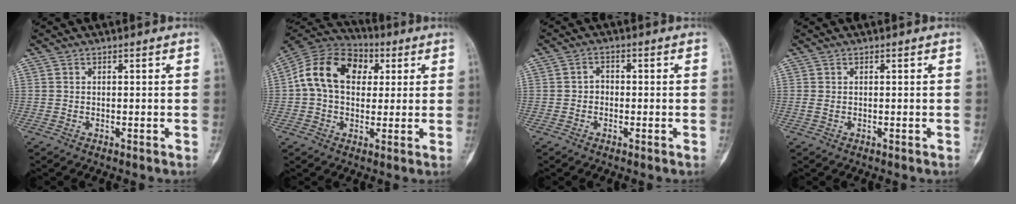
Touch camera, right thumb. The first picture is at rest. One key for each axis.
{"total": 15.4, "fx": 3.0, "fy": 11.2, "fz": 10.1, "tx": -0.160, "ty": 0.024, "tz": 0.042}
{"total": 2.1, "fx": -0.4, "fy": 1.8, "fz": 1.1, "tx": -0.005, "ty": 0.010, "tz": -0.011}
{"total": 0.7, "fx": 0.1, "fy": 0.5, "fz": 0.5, "tx": -0.017, "ty": 0.003, "tz": 0.004}